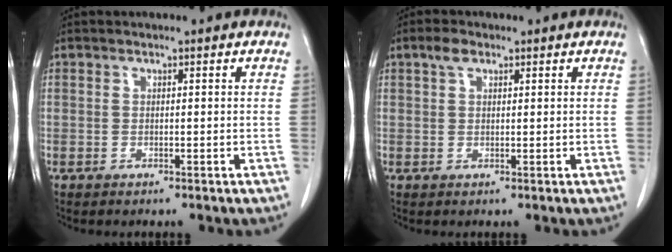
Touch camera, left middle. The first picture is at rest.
{"total": 2.0, "force": [1.2, 1.0, 1.3], "torque": [-0.028, 0.009, 0.023]}